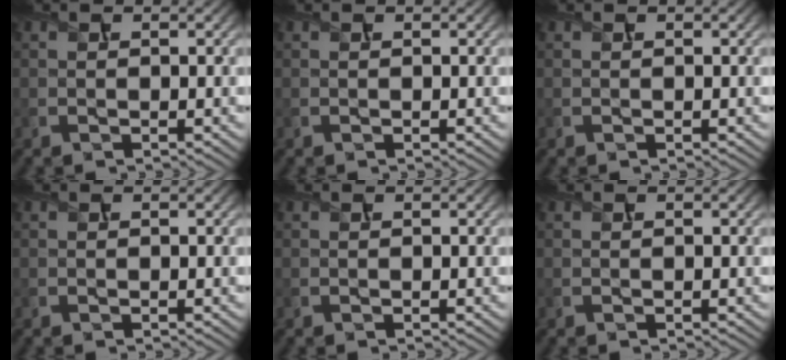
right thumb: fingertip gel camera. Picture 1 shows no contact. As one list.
[{"total": 0.0}, {"total": 0.0}, {"total": 0.0}, {"total": 0.0}, {"total": 0.0}]